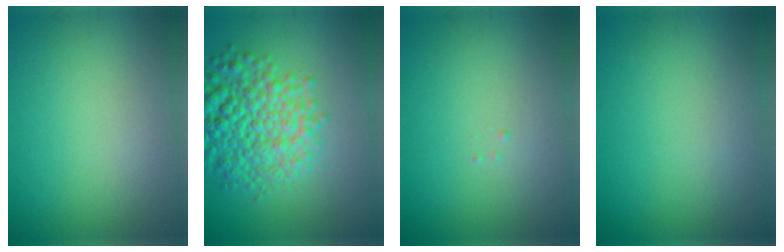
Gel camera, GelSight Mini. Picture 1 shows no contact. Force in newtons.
{"total": 8.0, "press": 8.0, "slide": 0.3}
{"total": 0.0}
{"total": 0.0}